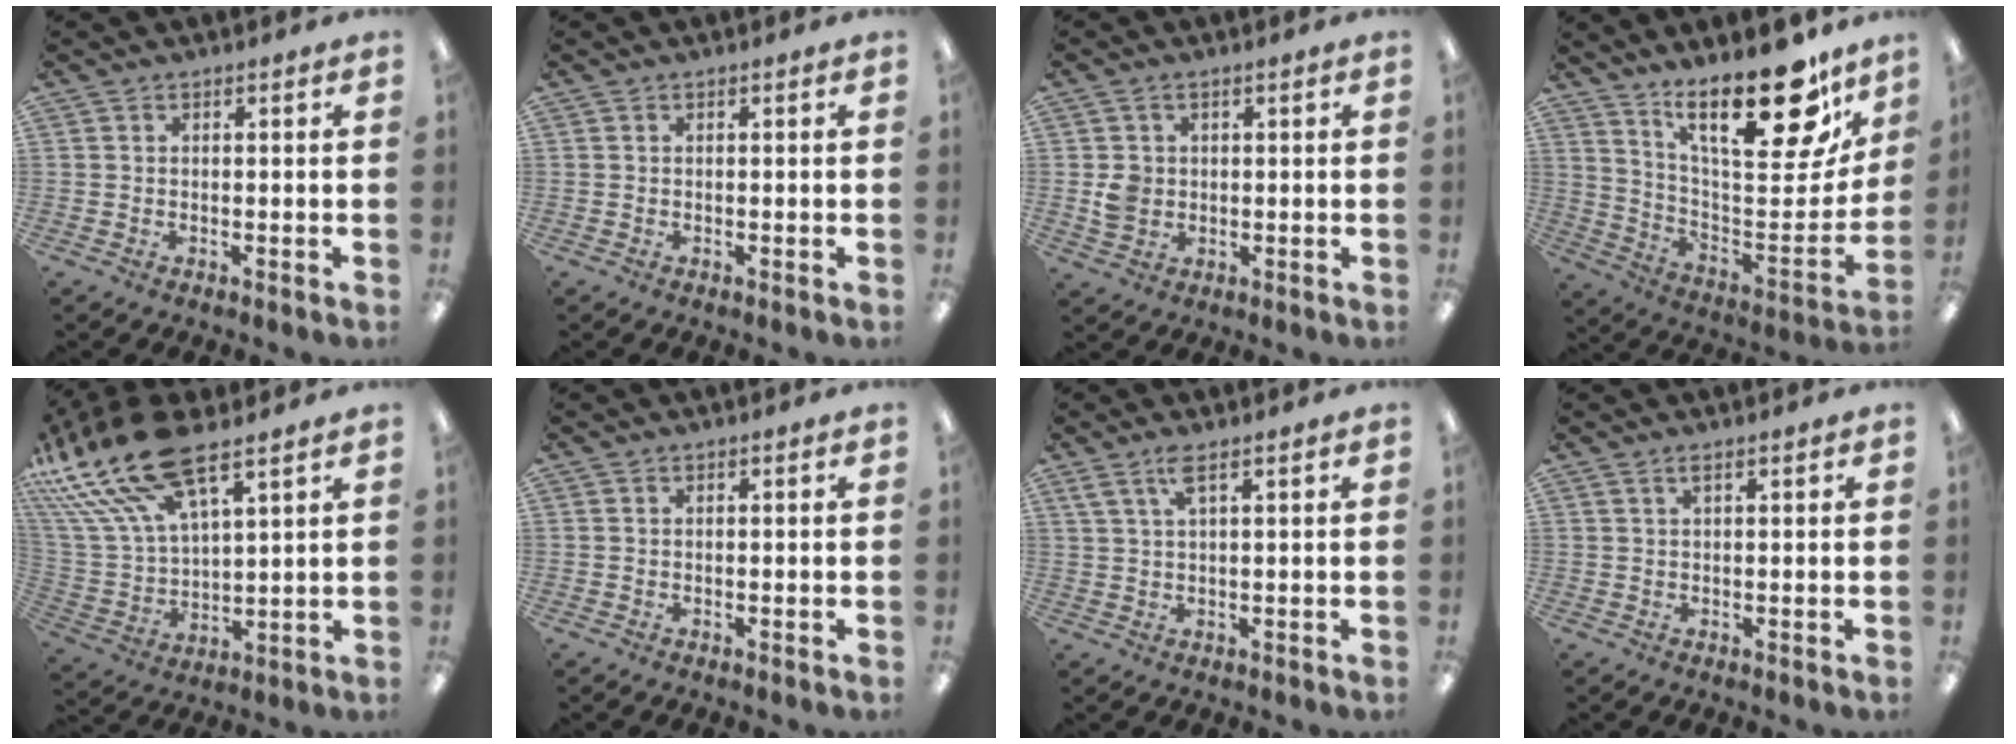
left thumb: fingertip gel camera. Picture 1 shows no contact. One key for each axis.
{"total": 0.0}
{"total": 4.6, "fx": 0.7, "fy": 4.0, "fz": 2.3, "tx": -0.030, "ty": 0.004, "tz": 0.013}
{"total": 24.0, "fx": 16.5, "fy": 8.2, "fz": 15.4, "tx": -0.217, "ty": -0.121, "tz": 0.272}
{"total": 21.1, "fx": 14.4, "fy": 8.3, "fz": 13.0, "tx": -0.296, "ty": -0.078, "tz": 0.255}
{"total": 0.0}
{"total": 4.6, "fx": 2.6, "fy": 1.1, "fz": 3.7, "tx": -0.080, "ty": 0.002, "tz": 0.045}
{"total": 1.4, "fx": 0.8, "fy": 0.3, "fz": 1.2, "tx": -0.026, "ty": 0.002, "tz": 0.013}